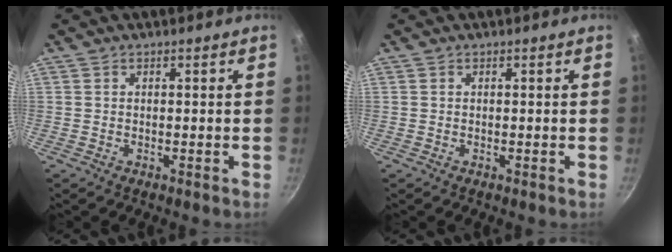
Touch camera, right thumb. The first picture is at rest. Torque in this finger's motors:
{"motor_torque": [-0.01, 0.01, 0.11, 0.13, 0.00]}